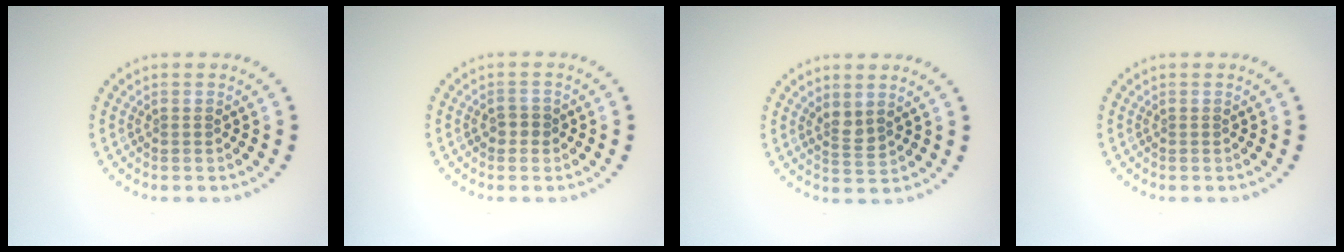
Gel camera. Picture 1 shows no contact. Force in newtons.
{"total": 1.2, "press": 1.1, "slide": 0.4}
{"total": 1.5, "press": 1.2, "slide": 0.9}
{"total": 0.0}